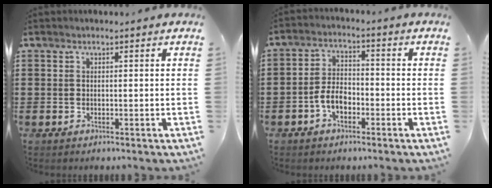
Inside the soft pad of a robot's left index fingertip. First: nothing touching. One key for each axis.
{"total": 4.3, "fx": -2.1, "fy": 2.4, "fz": 2.9, "tx": -0.064, "ty": 0.004, "tz": -0.044}